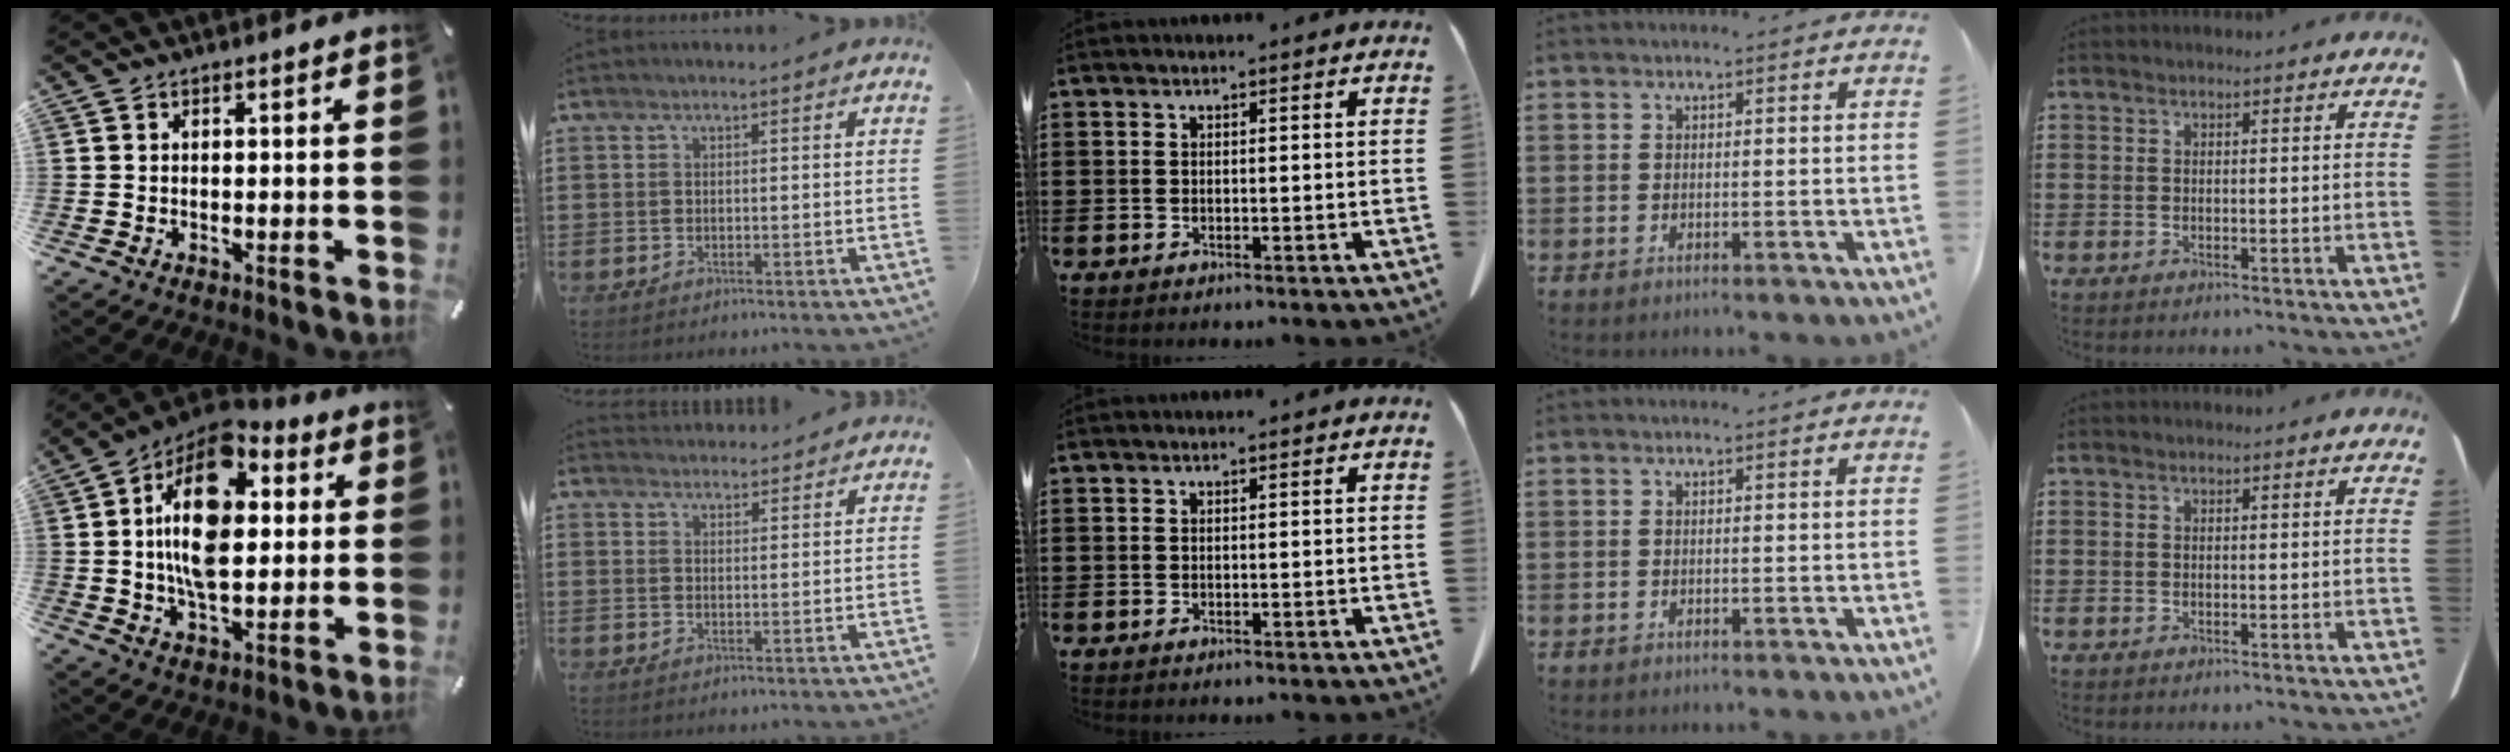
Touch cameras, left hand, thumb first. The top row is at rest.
{"thumb": {"total": 18.7, "force": [3.3, 11.3, 14.5], "torque": [-0.285, -0.010, 0.049]}, "index": {"total": 2.7, "force": [2.7, 0.2, -0.3], "torque": [-0.002, -0.007, 0.052]}}